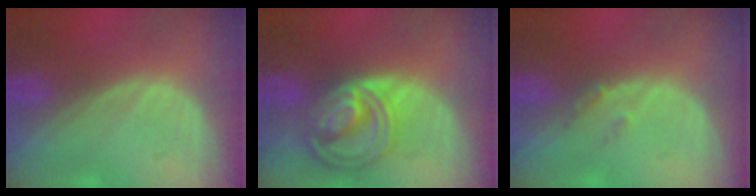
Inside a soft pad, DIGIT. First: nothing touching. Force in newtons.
{"total": 8.5, "press": 7.3, "slide": 4.4}
{"total": 1.5, "press": 1.3, "slide": 0.7}